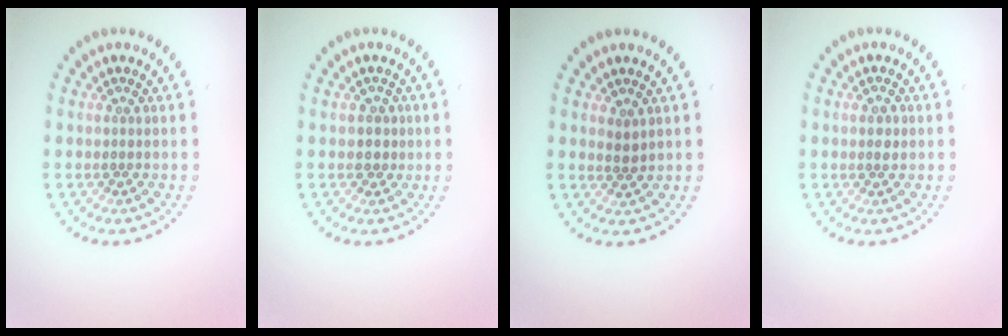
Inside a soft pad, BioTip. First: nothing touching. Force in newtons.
{"total": 1.5, "press": 1.2, "slide": 1.0}
{"total": 1.1, "press": 0.8, "slide": 0.7}
{"total": 1.2, "press": 1.2, "slide": 0.4}